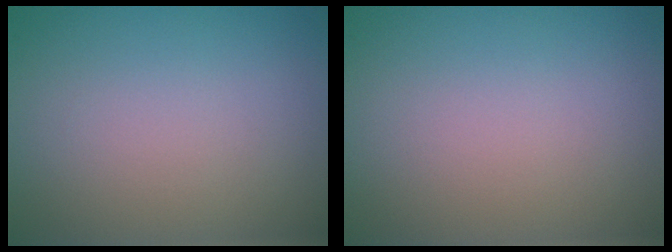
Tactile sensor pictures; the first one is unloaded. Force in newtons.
{"total": 0.0}